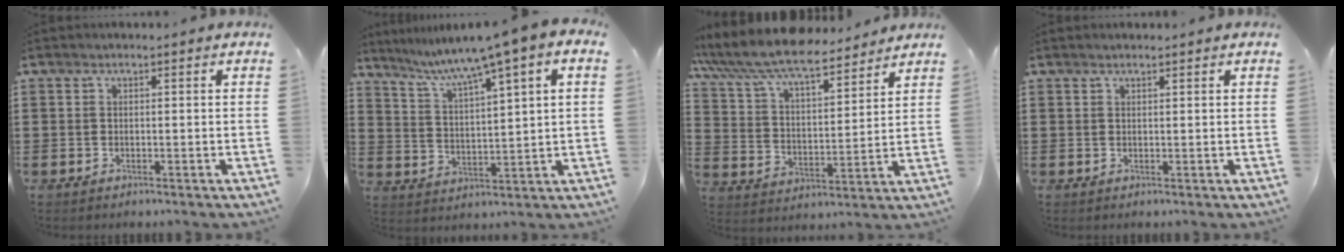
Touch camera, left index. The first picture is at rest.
{"total": 6.7, "force": [5.0, -0.3, 4.4], "torque": [-0.106, -0.032, 0.076]}
{"total": 8.6, "force": [7.7, 1.3, 3.4], "torque": [-0.100, -0.042, 0.134]}
{"total": 0.7, "force": [0.7, 0.1, 0.3], "torque": [-0.007, -0.001, 0.013]}